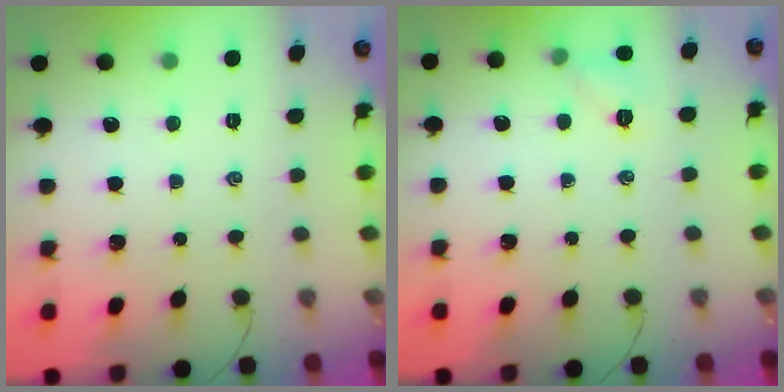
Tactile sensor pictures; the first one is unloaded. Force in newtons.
{"total": 6.4, "press": 6.2, "slide": 1.7}